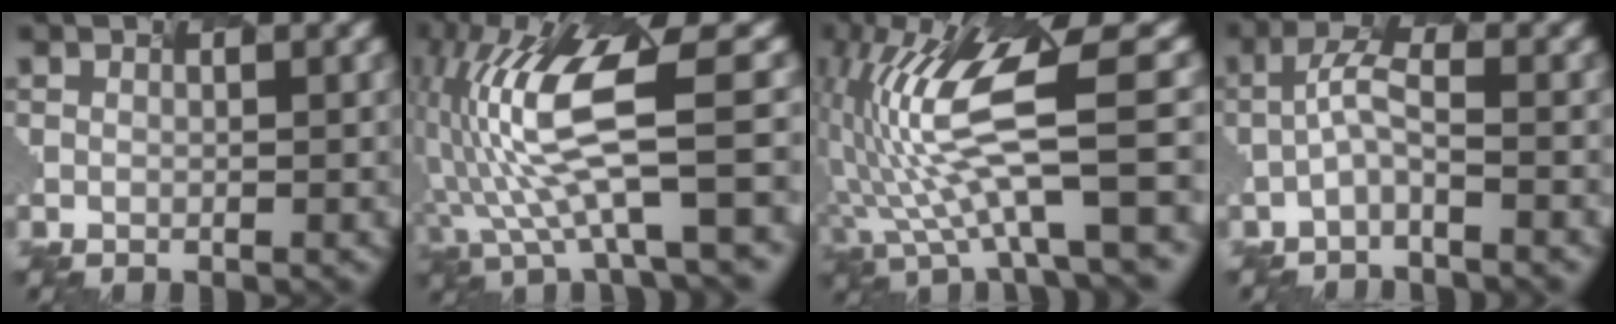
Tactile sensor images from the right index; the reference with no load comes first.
{"total": 10.5, "force": [-1.3, 2.0, 10.2], "torque": [-0.208, 0.011, -0.005]}
{"total": 10.2, "force": [-0.2, 2.0, 9.9], "torque": [-0.201, 0.001, 0.018]}
{"total": 2.4, "force": [-1.7, 0.1, 1.7], "torque": [-0.045, 0.011, -0.029]}